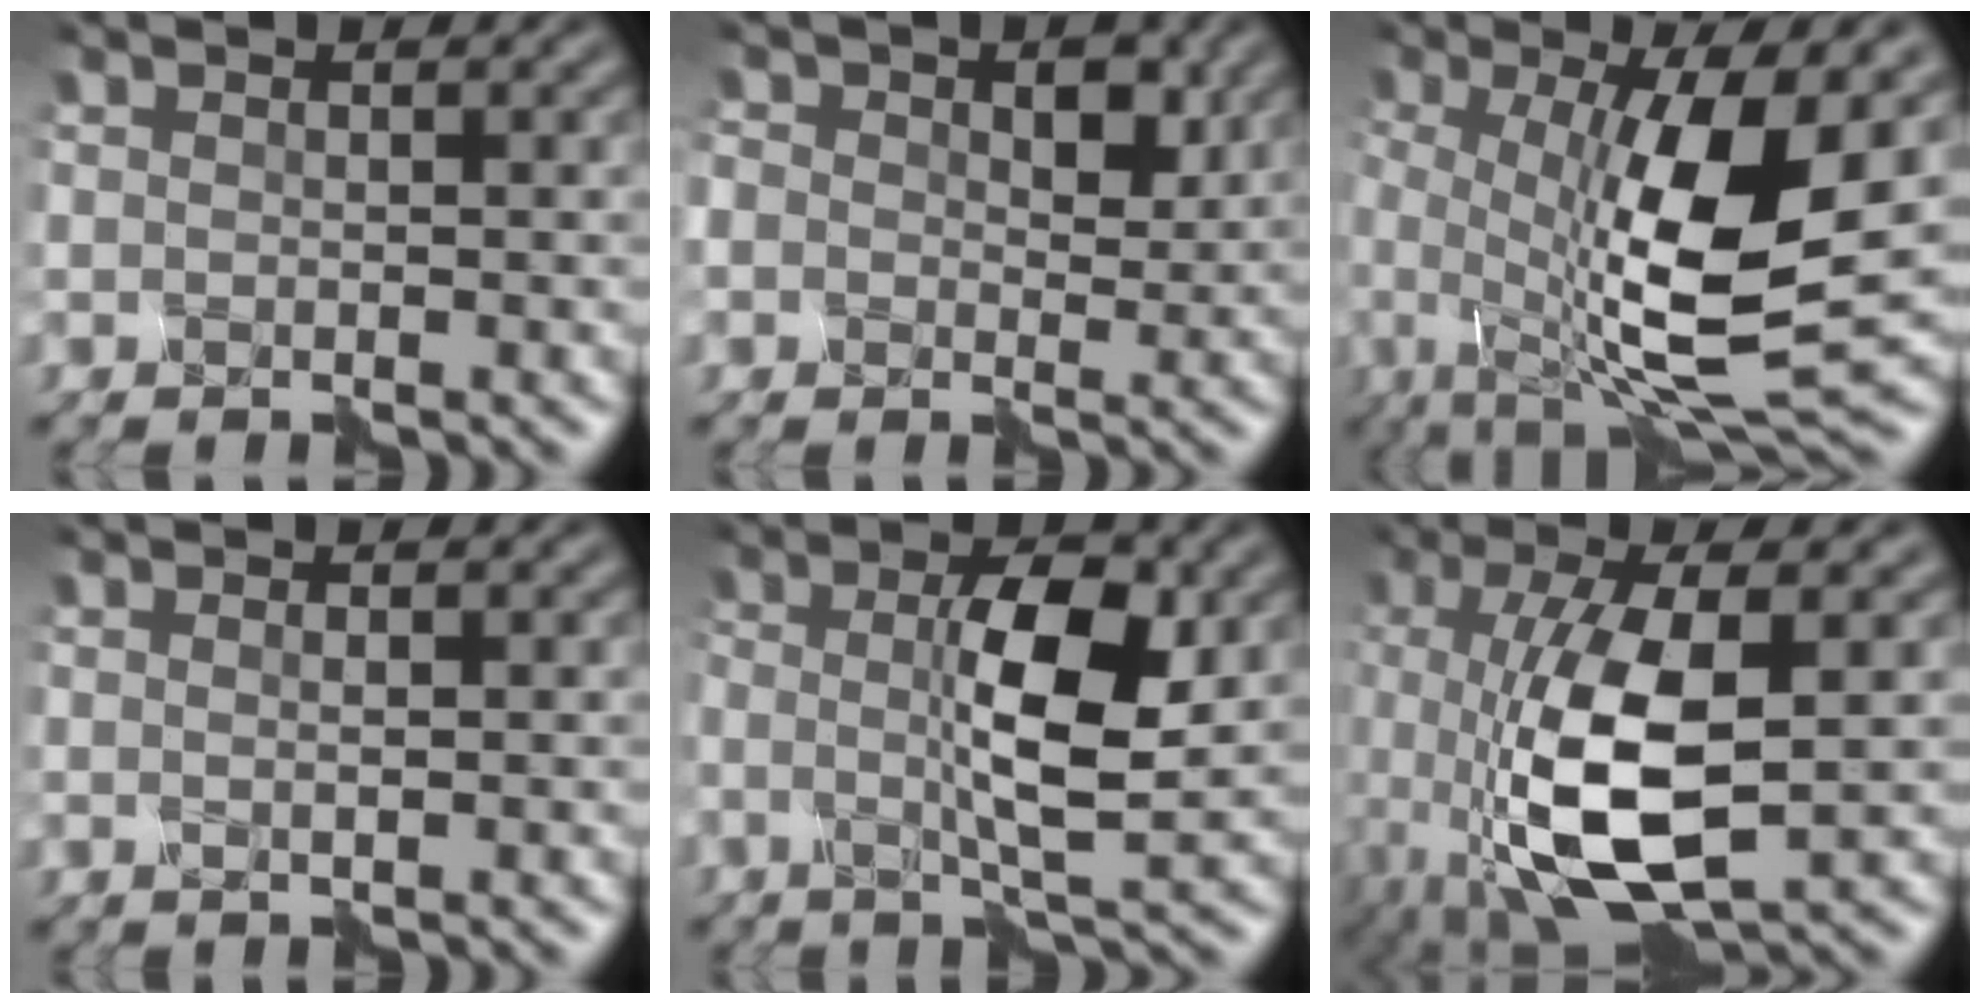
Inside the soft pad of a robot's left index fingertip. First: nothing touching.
{"total": 3.8, "force": [0.8, 2.9, 2.3], "torque": [-0.039, 0.010, 0.010]}
{"total": 12.0, "force": [-0.2, 3.4, 11.5], "torque": [-0.200, -0.015, -0.005]}
{"total": 0.7, "force": [0.5, -0.3, 0.4], "torque": [-0.004, 0.000, 0.002]}
{"total": 6.2, "force": [0.1, 1.4, 6.1], "torque": [-0.119, 0.005, 0.000]}
{"total": 8.4, "force": [-1.2, 2.8, 7.9], "torque": [-0.178, -0.007, -0.015]}